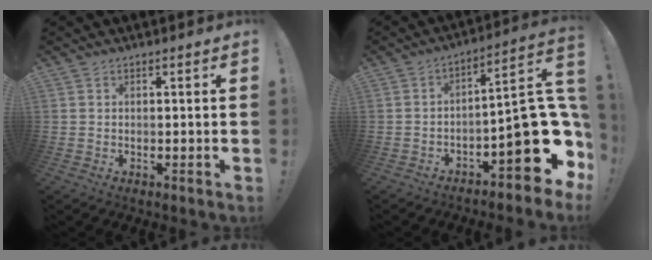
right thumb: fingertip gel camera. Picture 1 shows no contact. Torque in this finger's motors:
{"motor_torque": [2.53, 2.29, 1.42, -1.35, 0.35]}